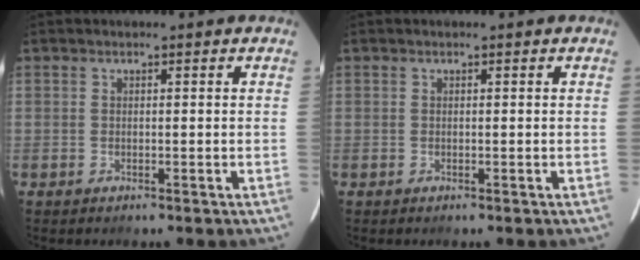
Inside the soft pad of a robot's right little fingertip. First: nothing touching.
{"total": 0.0}